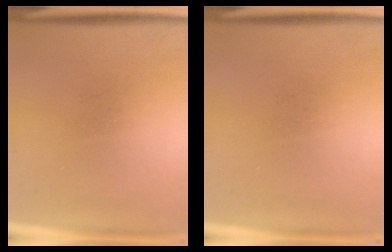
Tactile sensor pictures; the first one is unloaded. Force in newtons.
{"total": 0.0}